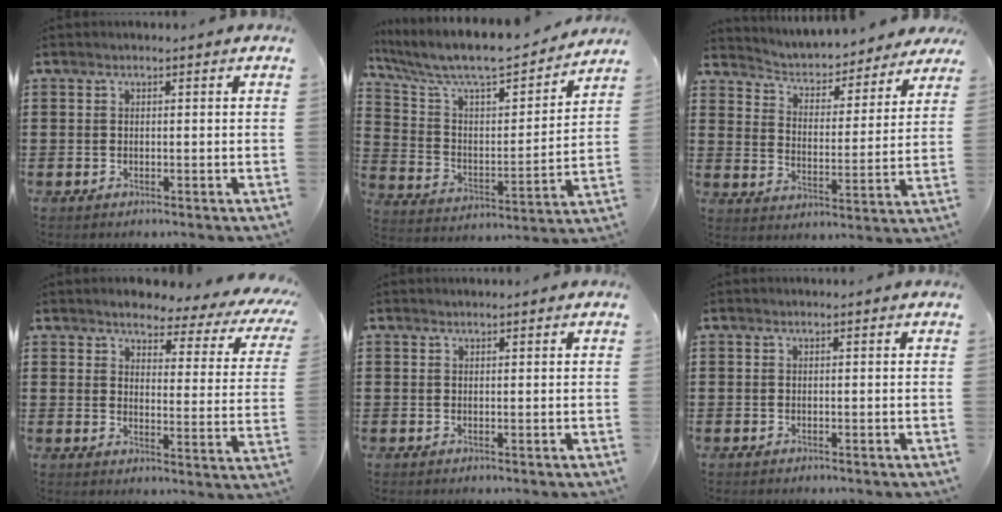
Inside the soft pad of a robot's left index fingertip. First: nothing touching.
{"total": 8.4, "force": [7.4, 1.7, 3.6], "torque": [-0.107, -0.057, 0.123]}
{"total": 3.5, "force": [3.5, 0.6, 0.2], "torque": [-0.029, -0.031, 0.050]}
{"total": 3.3, "force": [3.0, 0.7, 1.2], "torque": [-0.038, -0.025, 0.041]}
{"total": 0.6, "force": [0.5, 0.2, 0.1], "torque": [-0.003, 0.001, 0.011]}
{"total": 0.0}